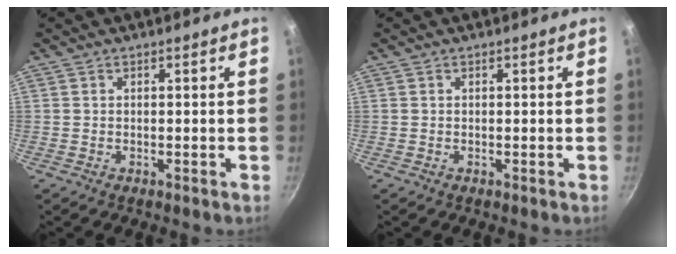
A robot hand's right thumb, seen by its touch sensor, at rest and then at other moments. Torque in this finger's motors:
{"motor_torque": [0.00, 0.00, 0.00, 0.00, 0.00]}